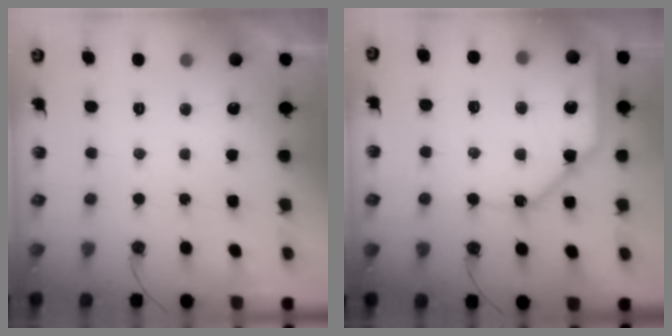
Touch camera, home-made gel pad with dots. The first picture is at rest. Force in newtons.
{"total": 14.1, "press": 14.0, "slide": 1.9}